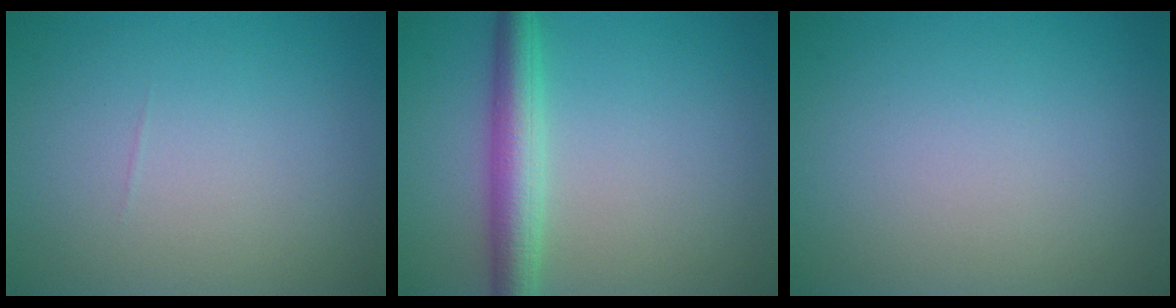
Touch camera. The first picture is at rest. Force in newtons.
{"total": 4.2, "press": 4.2, "slide": 0.1}
{"total": 0.0}